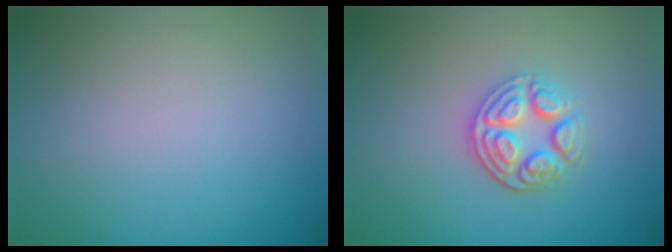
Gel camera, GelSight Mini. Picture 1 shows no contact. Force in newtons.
{"total": 3.7, "press": 3.1, "slide": 2.2}